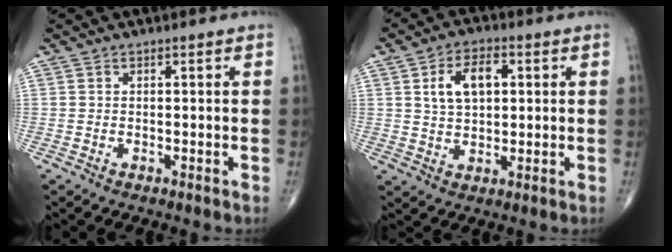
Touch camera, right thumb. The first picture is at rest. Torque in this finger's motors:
{"motor_torque": [0.00, 0.11, 0.06, 0.01, 0.04]}